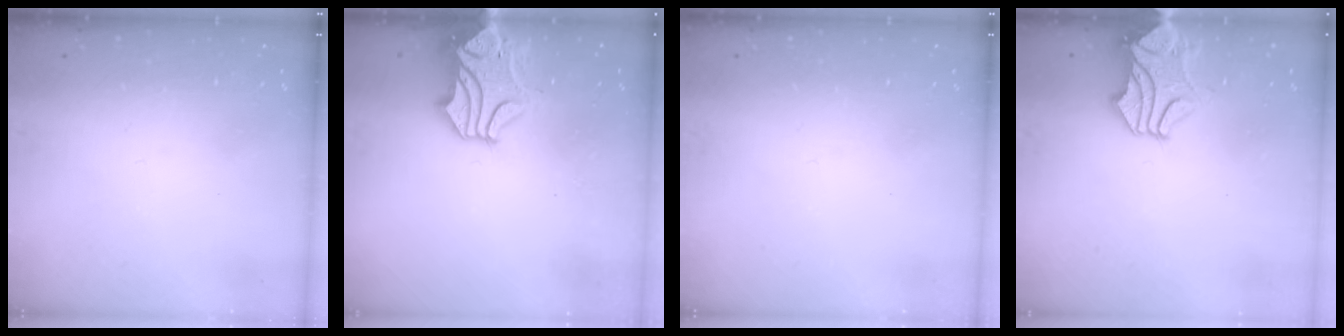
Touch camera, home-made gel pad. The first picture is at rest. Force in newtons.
{"total": 2.3, "press": 1.9, "slide": 1.3}
{"total": 0.0}
{"total": 2.0, "press": 1.6, "slide": 1.2}